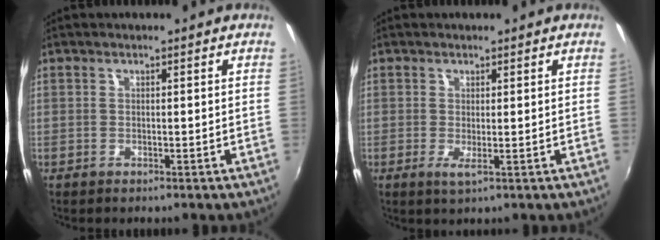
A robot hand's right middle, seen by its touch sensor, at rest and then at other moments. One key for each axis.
{"total": 1.7, "fx": -0.1, "fy": 0.1, "fz": 1.7, "tx": -0.033, "ty": -0.006, "tz": -0.002}